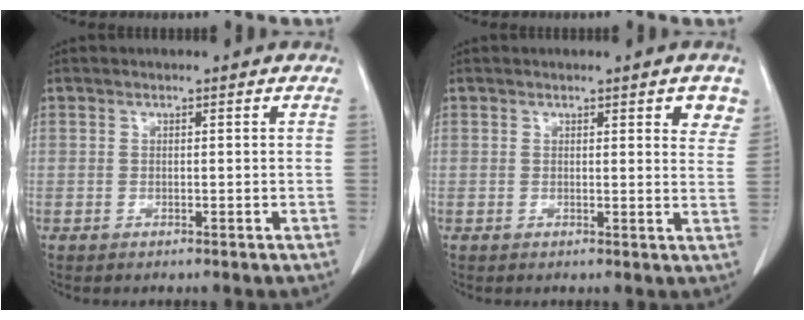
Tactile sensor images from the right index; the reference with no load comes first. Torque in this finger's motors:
{"motor_torque": [0.21, 0.19, 0.06, 0.00]}